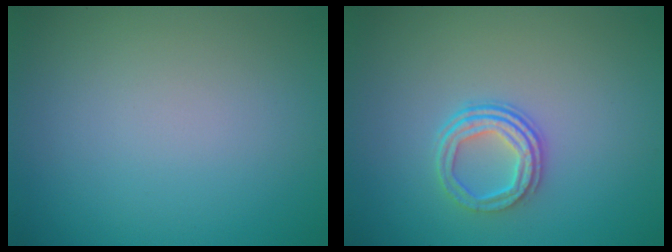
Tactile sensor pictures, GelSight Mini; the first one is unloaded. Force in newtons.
{"total": 3.1, "press": 2.4, "slide": 1.9}